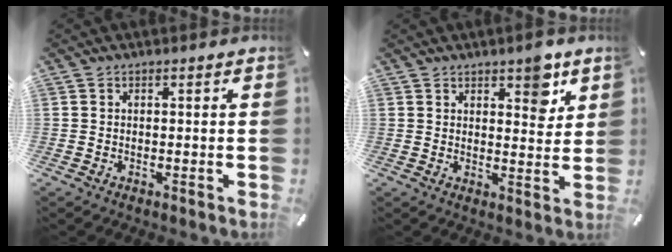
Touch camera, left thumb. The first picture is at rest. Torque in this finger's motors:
{"motor_torque": [1.22, 1.09, 0.61, -0.69, 0.06]}